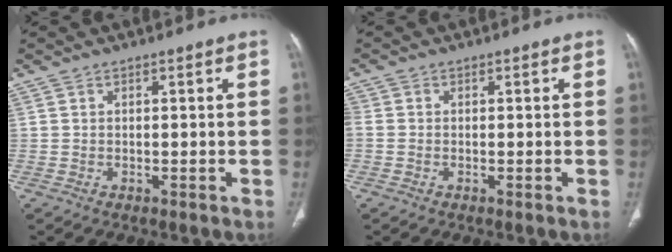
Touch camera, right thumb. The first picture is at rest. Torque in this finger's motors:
{"motor_torque": [0.11, 0.11, 0.85, -0.11, 0.10]}